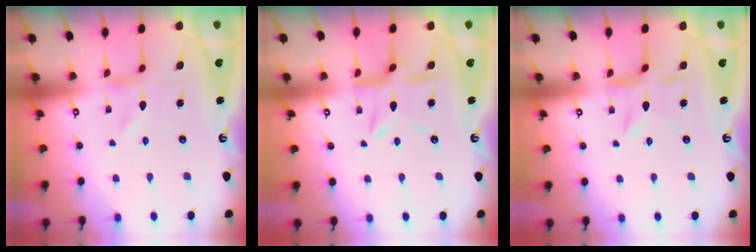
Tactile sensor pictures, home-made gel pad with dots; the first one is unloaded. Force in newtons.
{"total": 8.9, "press": 8.9, "slide": 0.6}
{"total": 5.2, "press": 5.2, "slide": 0.5}